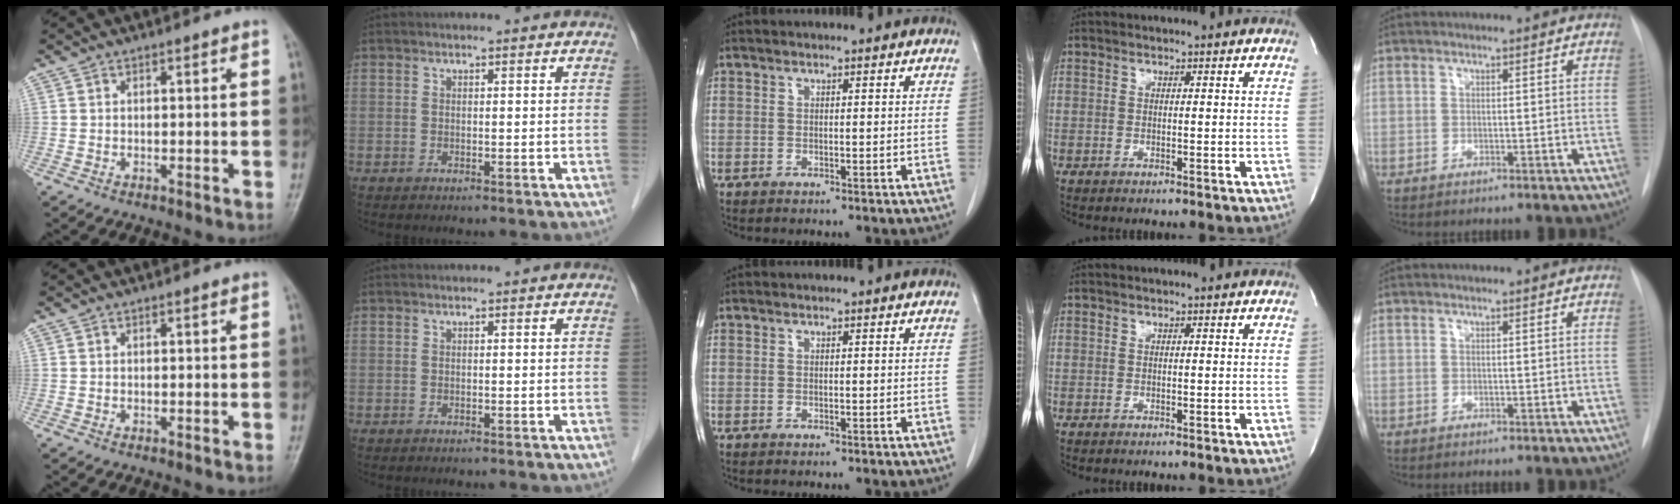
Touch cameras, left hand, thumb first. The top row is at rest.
{}